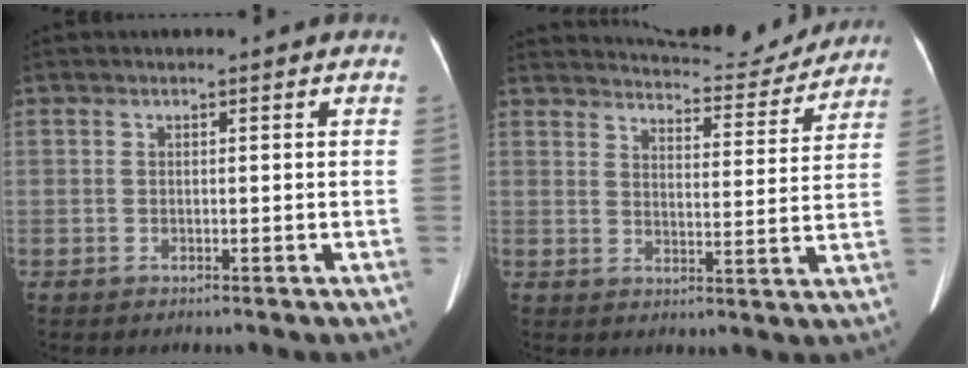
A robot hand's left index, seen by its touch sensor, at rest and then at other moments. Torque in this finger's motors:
{"motor_torque": [0.43, -0.69, 0.09, 0.01]}